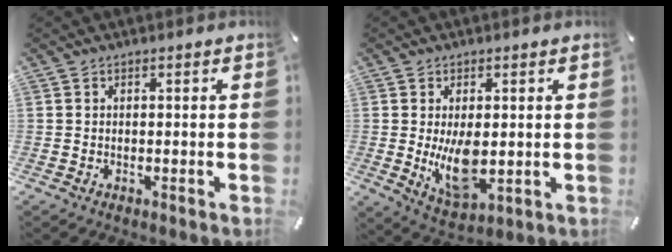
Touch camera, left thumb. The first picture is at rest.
{"total": 10.1, "force": [0.0, 5.4, 8.5], "torque": [-0.160, -0.021, 0.002]}